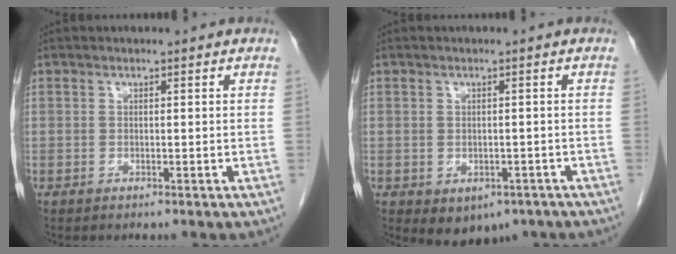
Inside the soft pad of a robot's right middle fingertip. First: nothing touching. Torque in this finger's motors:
{"motor_torque": [0.28, -0.27, 0.04, 0.03]}